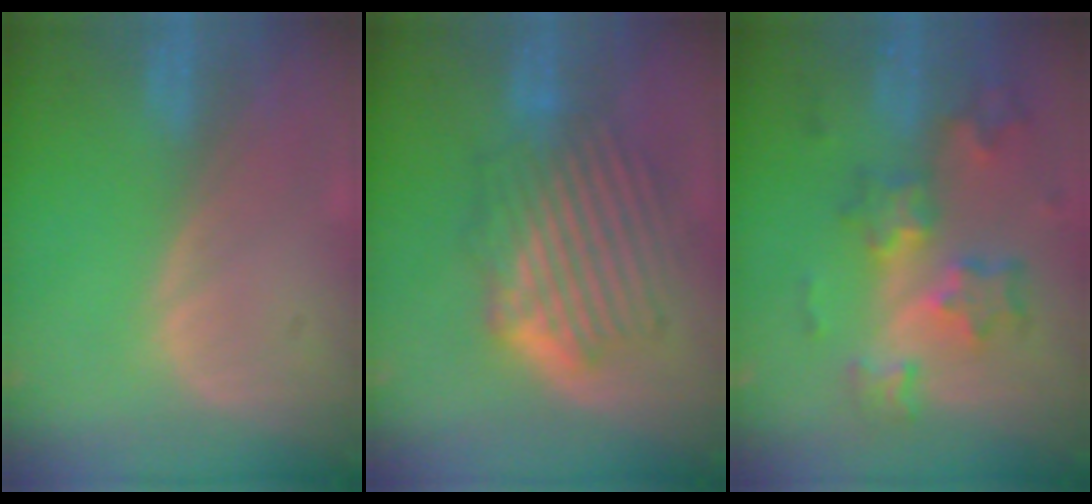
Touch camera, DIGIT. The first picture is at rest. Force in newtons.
{"total": 9.1, "press": 8.3, "slide": 3.7}
{"total": 8.6, "press": 7.5, "slide": 4.1}